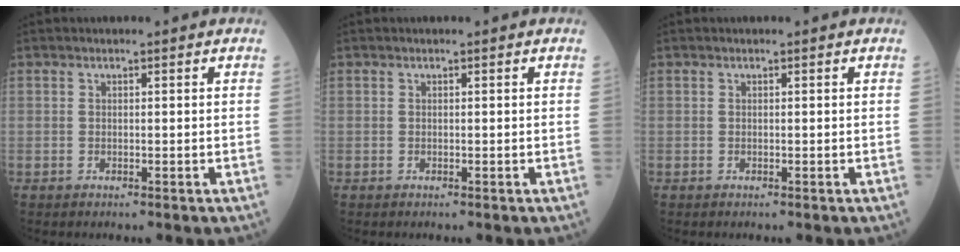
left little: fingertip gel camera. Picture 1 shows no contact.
{"total": 0.0}
{"total": 0.0}